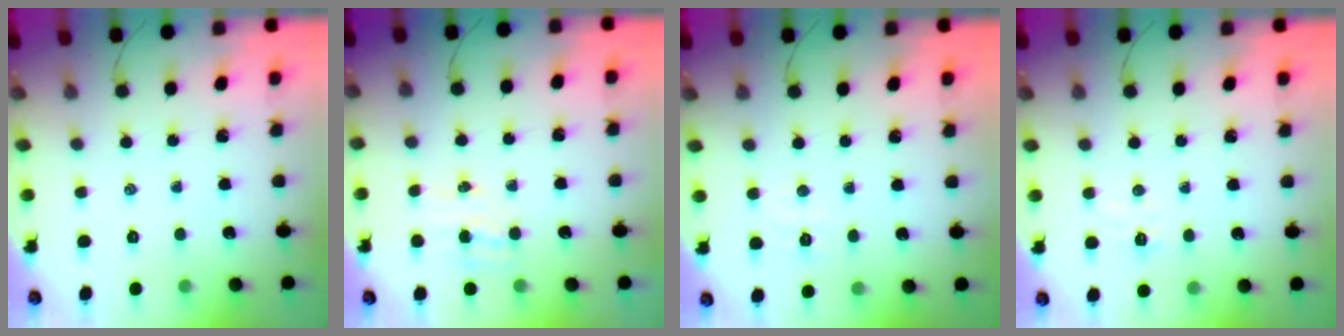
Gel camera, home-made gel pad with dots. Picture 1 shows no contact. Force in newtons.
{"total": 4.7, "press": 4.6, "slide": 1.0}
{"total": 3.4, "press": 3.3, "slide": 1.0}
{"total": 5.0, "press": 4.9, "slide": 0.8}